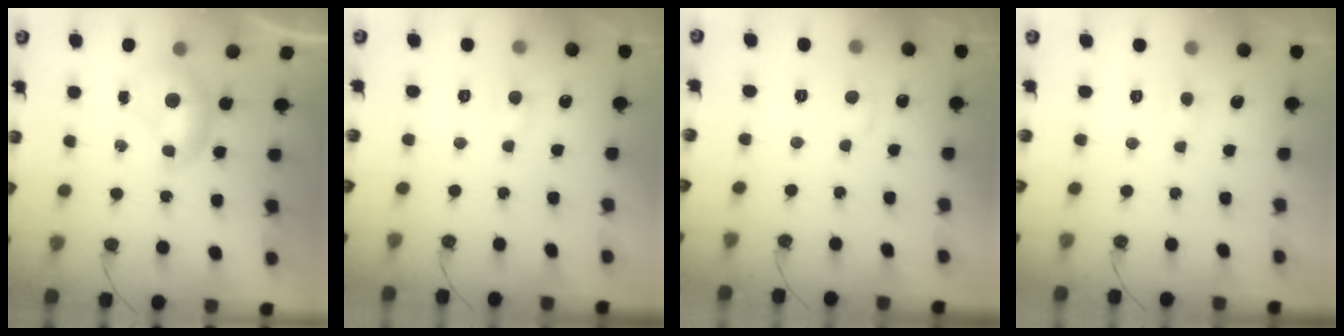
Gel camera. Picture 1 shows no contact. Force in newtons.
{"total": 0.6, "press": 0.0, "slide": 0.6}
{"total": 1.0, "press": 0.4, "slide": 0.9}
{"total": 0.8, "press": 0.6, "slide": 0.5}